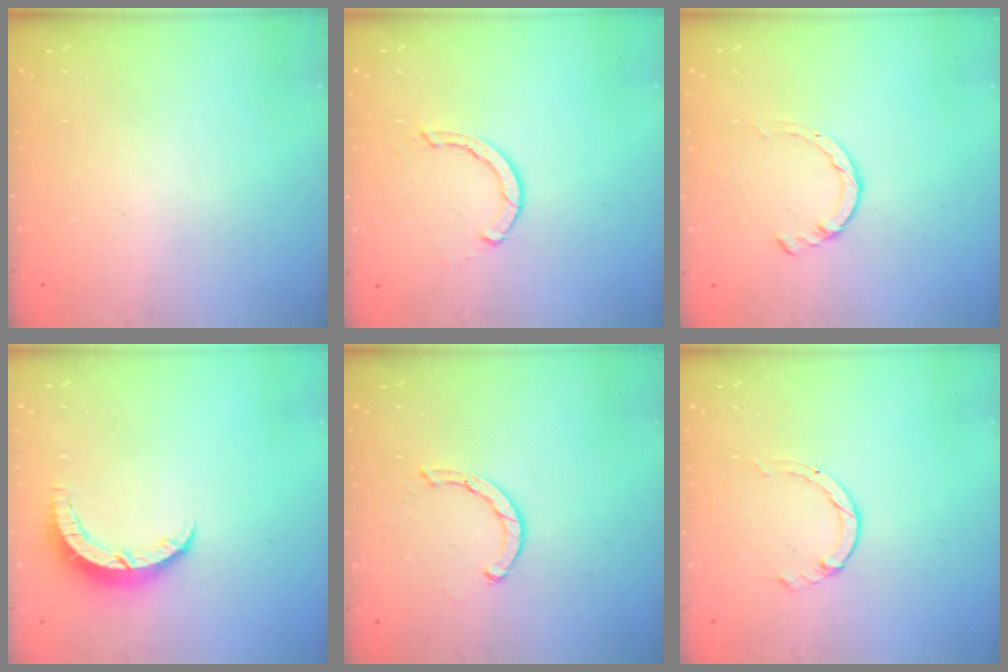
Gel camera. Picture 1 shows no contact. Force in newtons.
{"total": 2.3, "press": 2.3, "slide": 0.1}
{"total": 1.4, "press": 1.3, "slide": 0.3}
{"total": 6.0, "press": 6.0, "slide": 0.4}
{"total": 2.5, "press": 2.5, "slide": 0.1}
{"total": 0.5, "press": 0.5, "slide": 0.1}